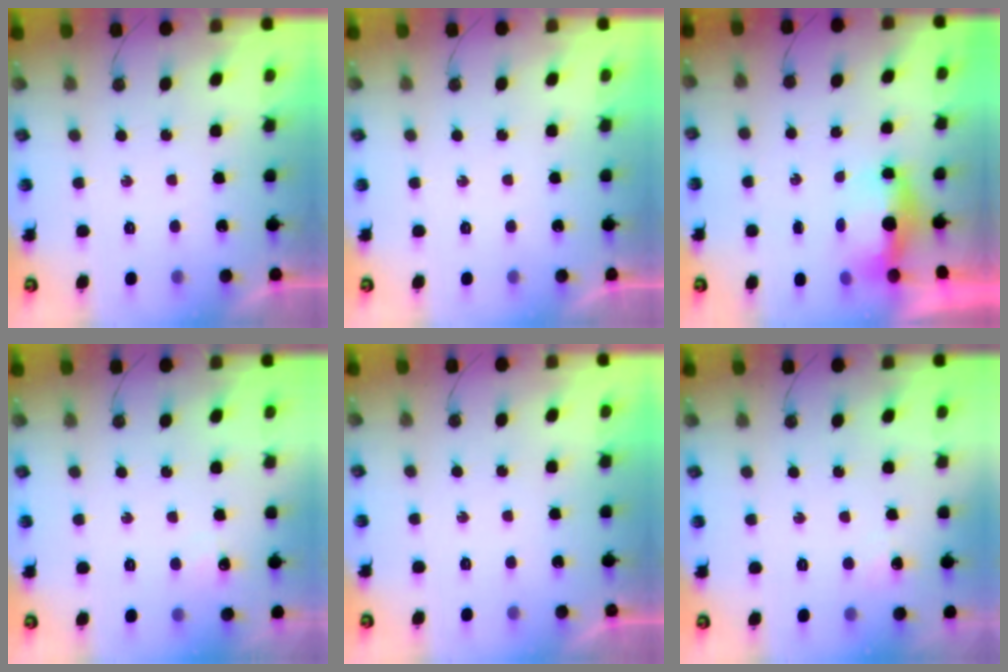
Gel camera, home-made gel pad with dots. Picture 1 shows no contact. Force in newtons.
{"total": 0.0}
{"total": 5.6, "press": 5.6, "slide": 0.6}
{"total": 4.7, "press": 4.6, "slide": 0.6}
{"total": 0.0}
{"total": 4.5, "press": 4.5, "slide": 0.6}